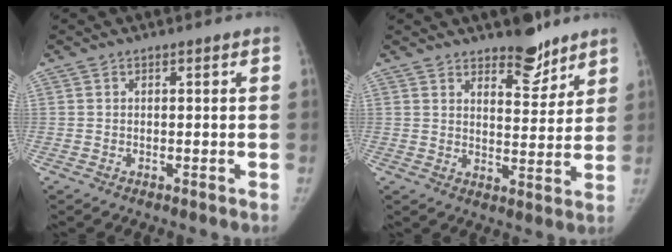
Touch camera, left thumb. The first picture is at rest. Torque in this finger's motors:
{"motor_torque": [0.65, -0.28, 0.66, -0.39, 0.14]}